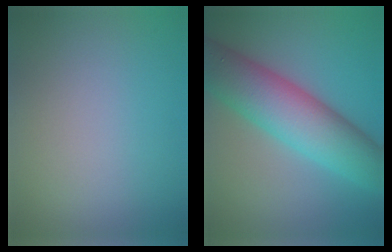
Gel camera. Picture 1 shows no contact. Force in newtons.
{"total": 10.1, "press": 10.1, "slide": 0.3}